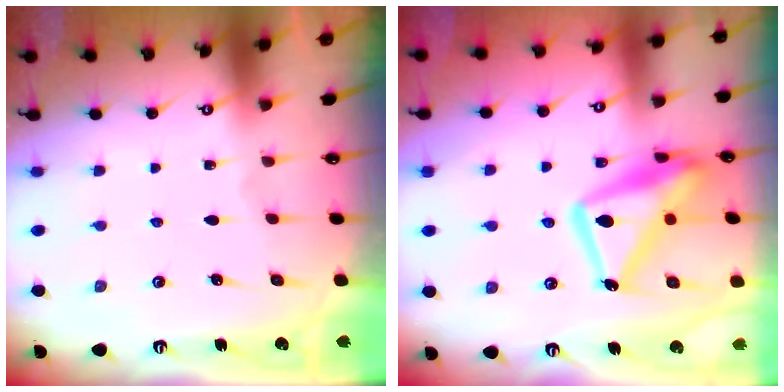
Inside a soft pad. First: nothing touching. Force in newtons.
{"total": 16.1, "press": 16.0, "slide": 1.5}